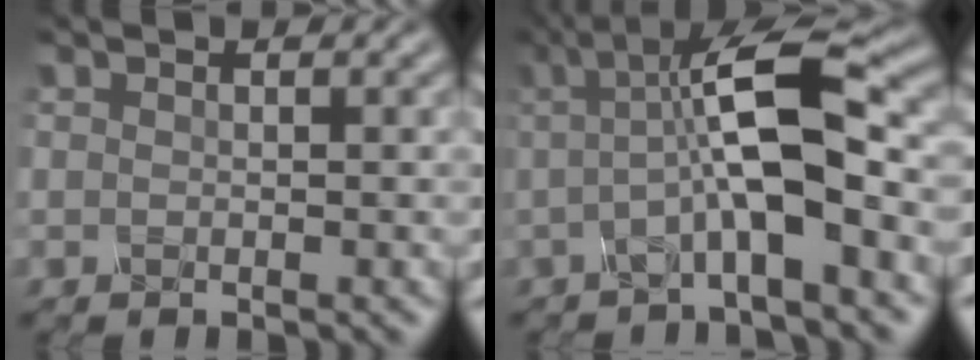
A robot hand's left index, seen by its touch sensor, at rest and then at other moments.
{"total": 8.0, "force": [-0.1, 1.8, 7.8], "torque": [-0.128, 0.015, -0.013]}